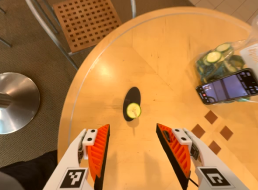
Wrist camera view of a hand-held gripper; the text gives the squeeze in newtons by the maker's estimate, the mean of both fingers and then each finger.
{"total": 0.0}